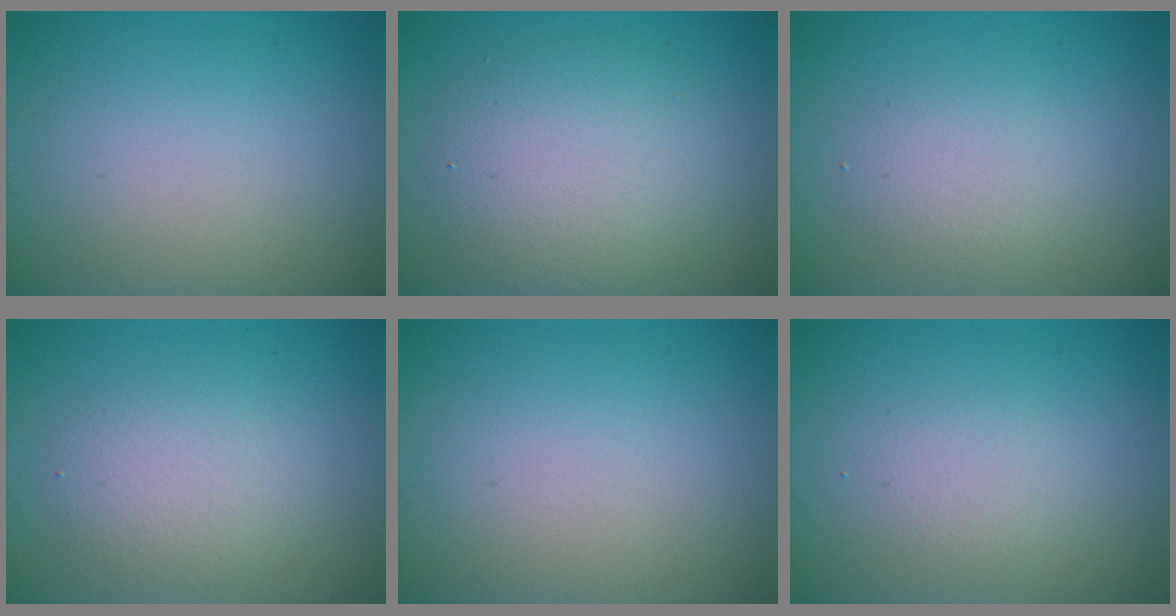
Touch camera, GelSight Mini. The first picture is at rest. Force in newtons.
{"total": 5.6, "press": 5.6, "slide": 0.5}
{"total": 1.9, "press": 1.9, "slide": 0.0}
{"total": 2.8, "press": 2.8, "slide": 0.1}
{"total": 0.0}
{"total": 1.3, "press": 1.3, "slide": 0.1}